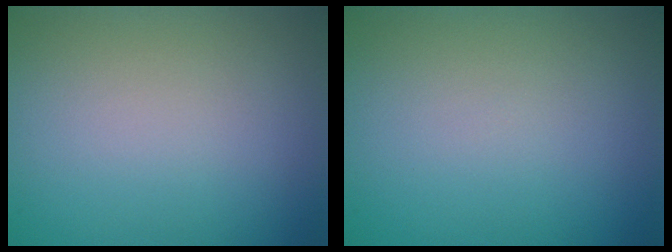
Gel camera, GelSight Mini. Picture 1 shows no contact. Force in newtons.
{"total": 0.0}